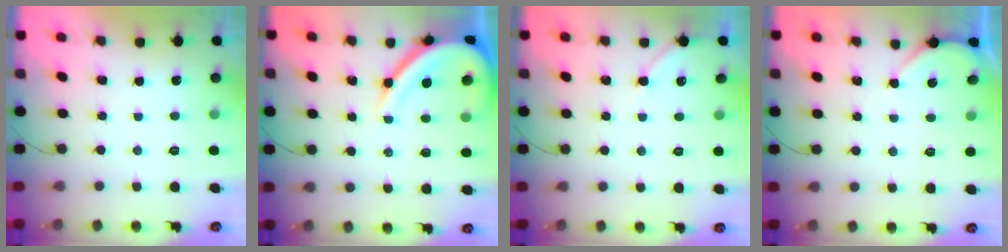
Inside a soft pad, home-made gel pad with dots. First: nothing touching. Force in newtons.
{"total": 12.3, "press": 12.3, "slide": 1.3}
{"total": 4.4, "press": 4.3, "slide": 0.5}
{"total": 2.3, "press": 2.3, "slide": 0.4}